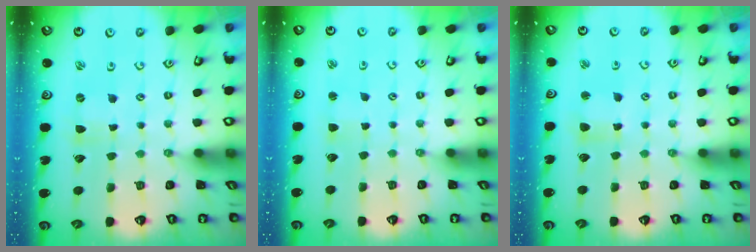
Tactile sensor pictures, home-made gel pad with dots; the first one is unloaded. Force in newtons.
{"total": 2.7, "press": 2.7, "slide": 0.2}
{"total": 4.1, "press": 4.1, "slide": 0.5}